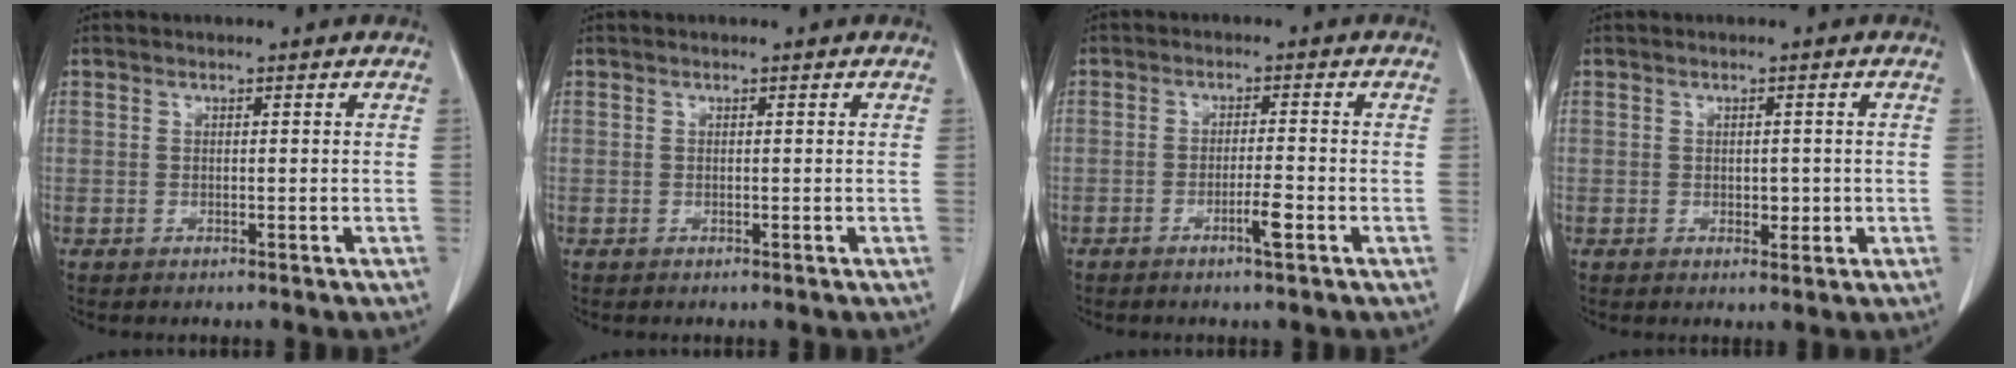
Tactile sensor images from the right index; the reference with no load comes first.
{"total": 0.0}
{"total": 3.2, "force": [-1.5, 0.0, 2.8], "torque": [-0.048, -0.001, -0.027]}
{"total": 2.2, "force": [-0.1, 1.4, 1.7], "torque": [-0.020, -0.001, 0.004]}